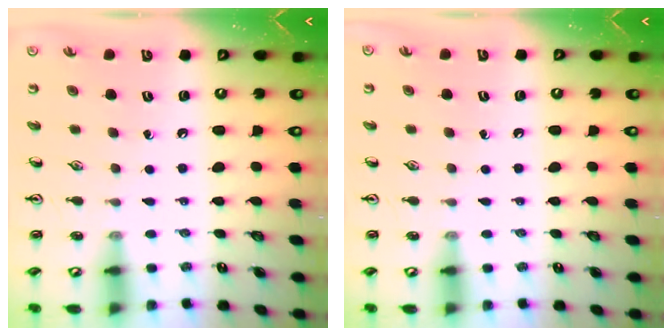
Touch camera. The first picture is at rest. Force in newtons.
{"total": 0.0}